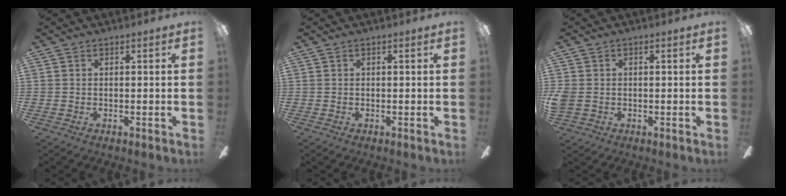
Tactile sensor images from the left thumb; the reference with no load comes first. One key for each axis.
{"total": 0.0}
{"total": 2.9, "fx": -0.4, "fy": 2.4, "fz": 1.5, "tx": -0.032, "ty": 0.006, "tz": -0.007}